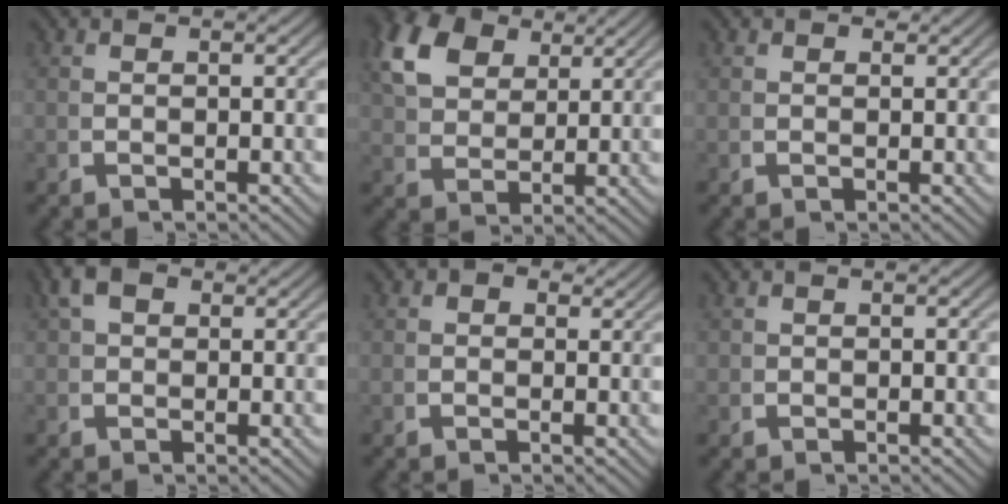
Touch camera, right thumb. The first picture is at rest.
{"total": 7.3, "force": [4.0, 4.5, 4.1], "torque": [-0.091, -0.005, 0.081]}
{"total": 1.0, "force": [0.9, 0.3, 0.2], "torque": [0.001, 0.000, 0.015]}
{"total": 3.0, "force": [1.7, 1.8, 1.7], "torque": [-0.035, 0.000, 0.031]}
{"total": 2.1, "force": [1.1, 1.6, 0.9], "torque": [-0.016, -0.003, 0.016]}
{"total": 0.5, "force": [0.3, 0.4, 0.0], "torque": [-0.002, -0.006, 0.008]}